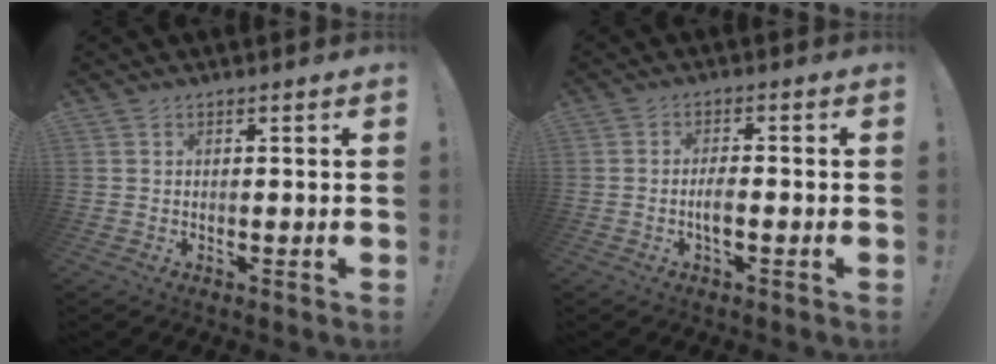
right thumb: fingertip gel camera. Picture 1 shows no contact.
{"total": 3.9, "force": [-1.1, 1.2, 3.5], "torque": [-0.073, -0.001, -0.023]}